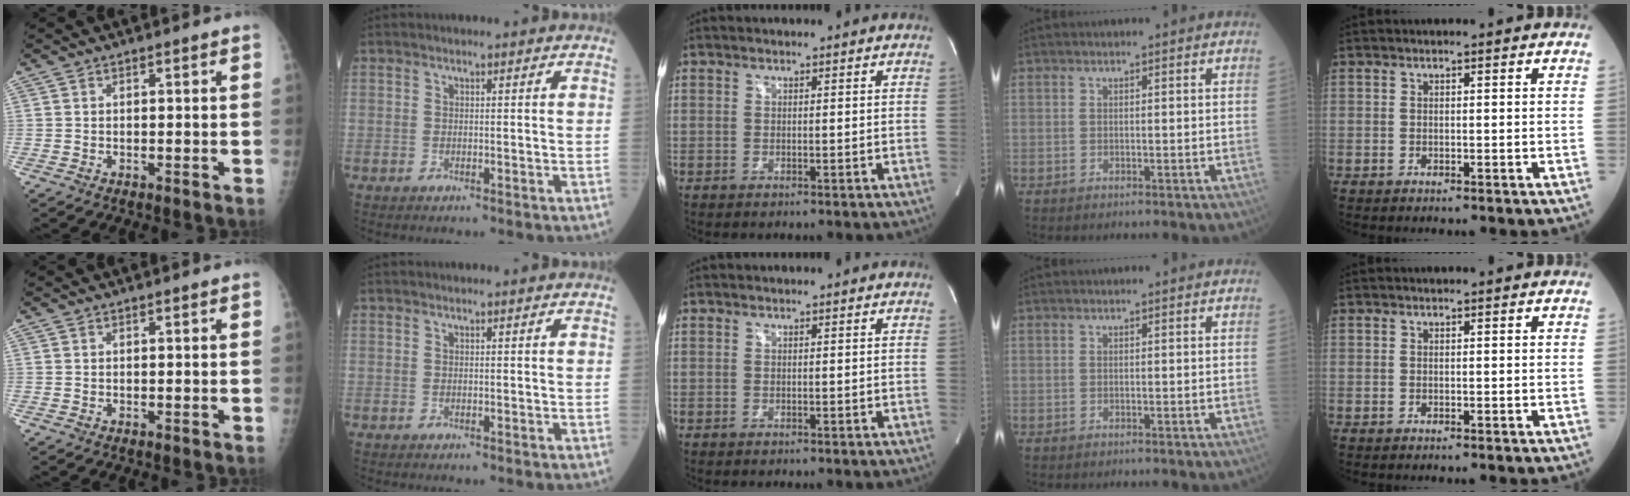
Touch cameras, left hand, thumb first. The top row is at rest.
{}